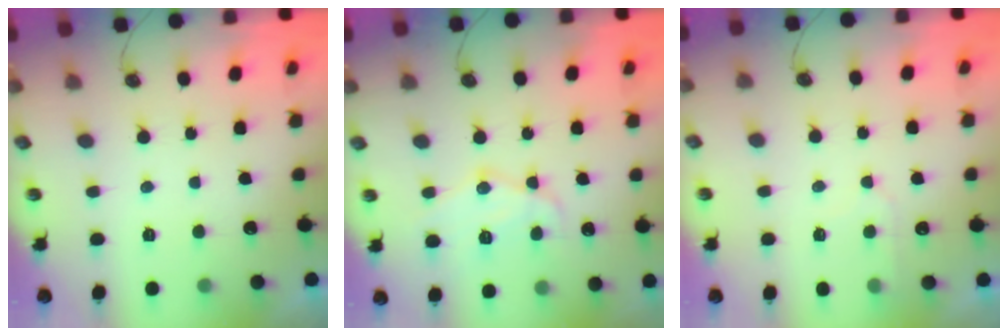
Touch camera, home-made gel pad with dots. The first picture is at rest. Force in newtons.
{"total": 12.0, "press": 11.9, "slide": 1.3}
{"total": 5.8, "press": 5.8, "slide": 0.6}